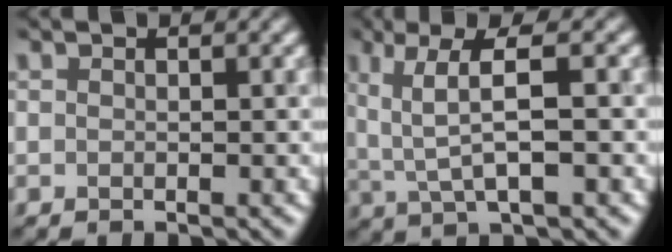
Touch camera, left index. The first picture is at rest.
{"total": 5.2, "force": [0.9, 1.6, 4.9], "torque": [-0.097, 0.004, 0.022]}